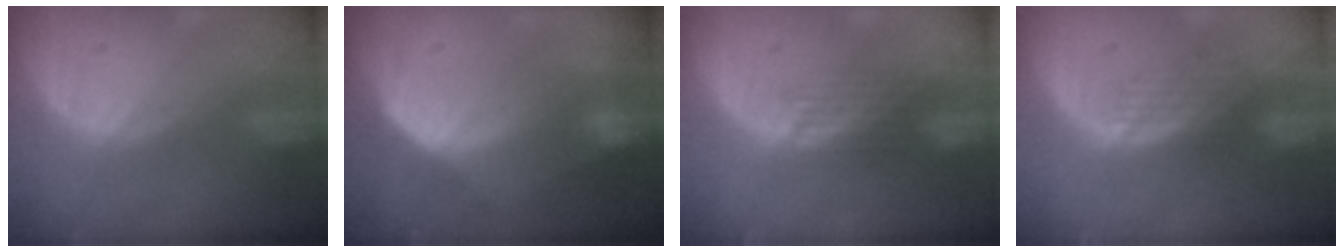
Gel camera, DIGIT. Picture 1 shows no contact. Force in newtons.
{"total": 7.3, "press": 6.2, "slide": 3.7}
{"total": 3.9, "press": 3.1, "slide": 2.3}
{"total": 3.5, "press": 2.8, "slide": 2.0}